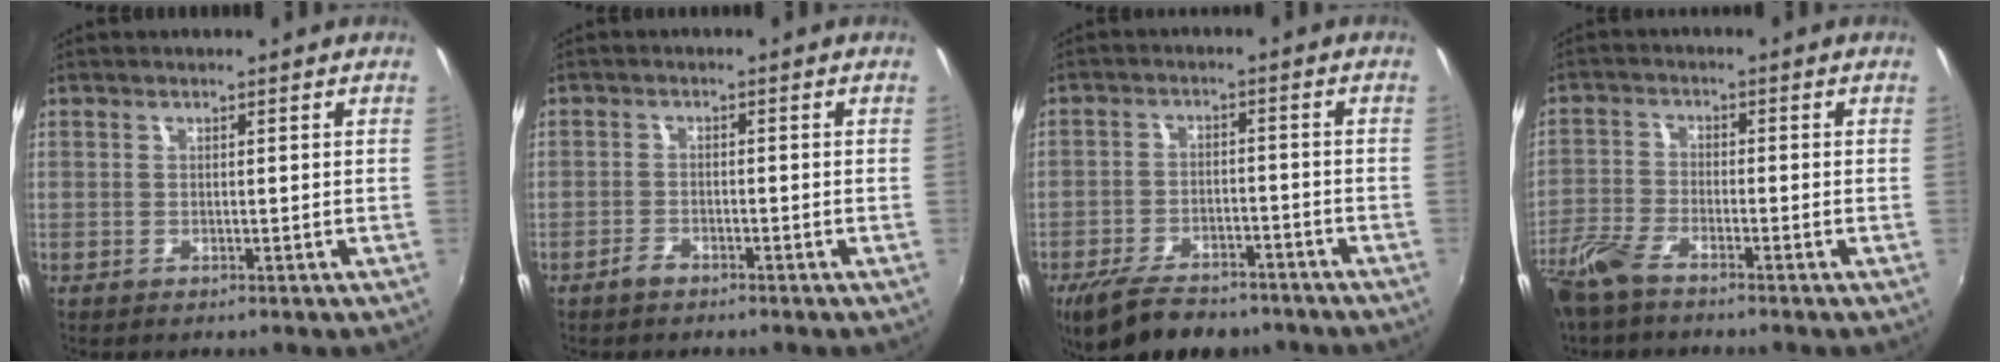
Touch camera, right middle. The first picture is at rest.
{"total": 2.0, "force": [-1.6, 0.8, 0.7], "torque": [-0.020, 0.000, -0.031]}
{"total": 12.6, "force": [-9.6, 5.3, 6.2], "torque": [-0.141, -0.017, -0.152]}
{"total": 6.6, "force": [-5.2, 1.7, 3.7], "torque": [-0.097, -0.011, -0.110]}